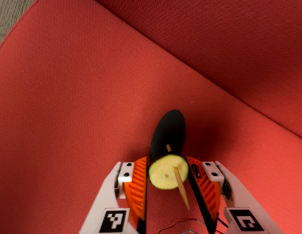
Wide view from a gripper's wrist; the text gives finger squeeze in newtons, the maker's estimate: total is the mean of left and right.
{"total": 9.1, "left": 9.0, "right": 9.3}